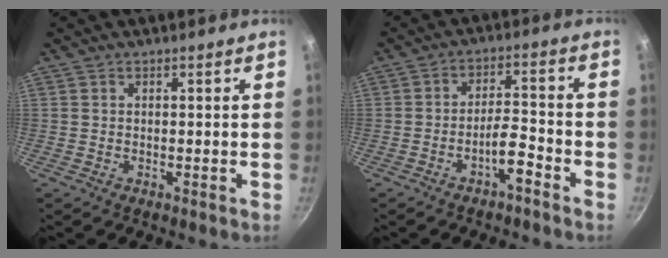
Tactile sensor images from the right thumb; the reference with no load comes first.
{"total": 5.4, "force": [-3.4, 1.4, 4.1], "torque": [-0.067, 0.037, -0.056]}